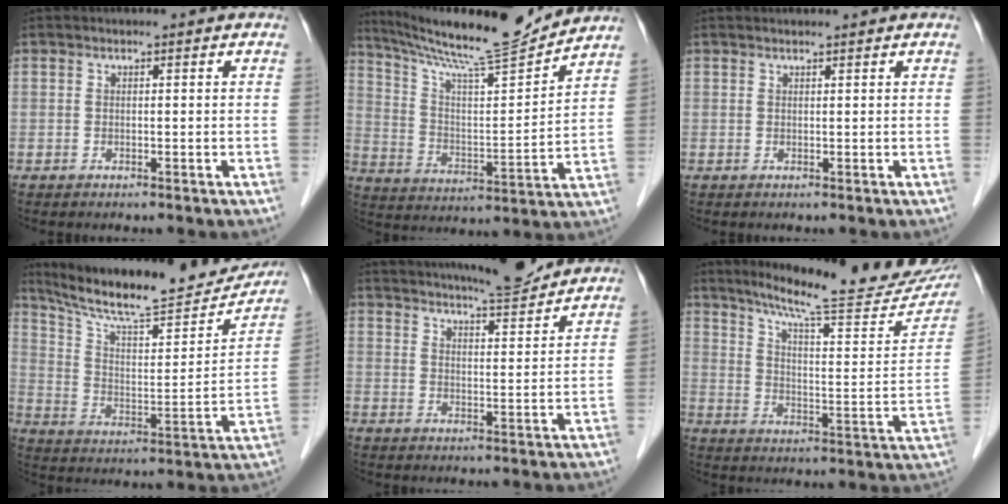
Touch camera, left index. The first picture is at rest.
{"total": 16.8, "force": [15.6, -0.4, 6.3], "torque": [-0.114, -0.017, 0.254]}
{"total": 1.4, "force": [1.3, 0.0, 0.4], "torque": [-0.004, 0.013, 0.023]}
{"total": 22.0, "force": [19.8, 3.1, 9.1], "torque": [-0.148, -0.015, 0.296]}
{"total": 10.9, "force": [10.2, 0.3, 3.8], "torque": [-0.061, -0.003, 0.144]}
{"total": 25.2, "force": [21.6, 2.5, 12.9], "torque": [-0.186, -0.053, 0.280]}